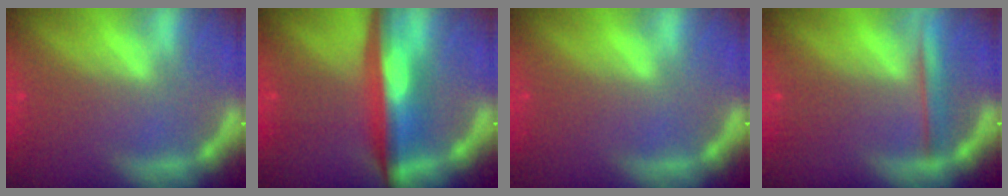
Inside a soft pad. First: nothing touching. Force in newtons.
{"total": 7.4}
{"total": 0.0}
{"total": 2.5}